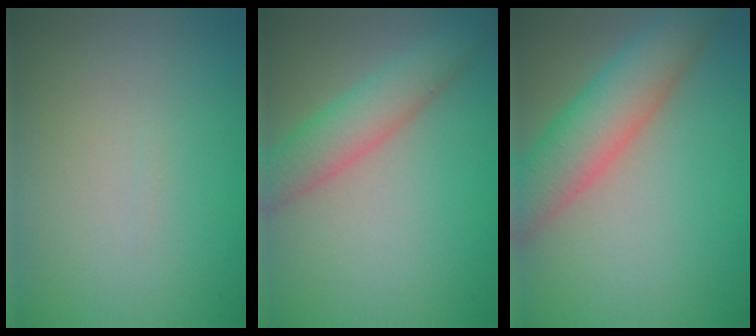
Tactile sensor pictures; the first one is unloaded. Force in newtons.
{"total": 4.2, "press": 4.2, "slide": 0.2}
{"total": 6.4, "press": 6.4, "slide": 0.2}